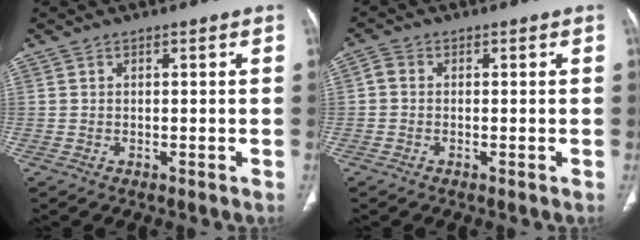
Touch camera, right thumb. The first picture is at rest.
{"total": 1.8, "force": [-0.1, 1.5, 1.1], "torque": [-0.018, 0.002, -0.008]}